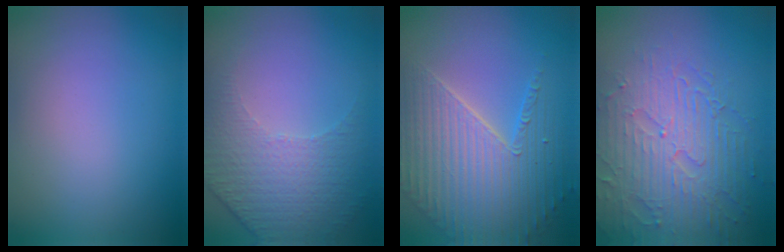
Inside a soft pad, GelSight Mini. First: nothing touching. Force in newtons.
{"total": 4.9, "press": 3.2, "slide": 3.6}
{"total": 5.2, "press": 4.8, "slide": 2.1}
{"total": 6.2, "press": 5.2, "slide": 3.4}